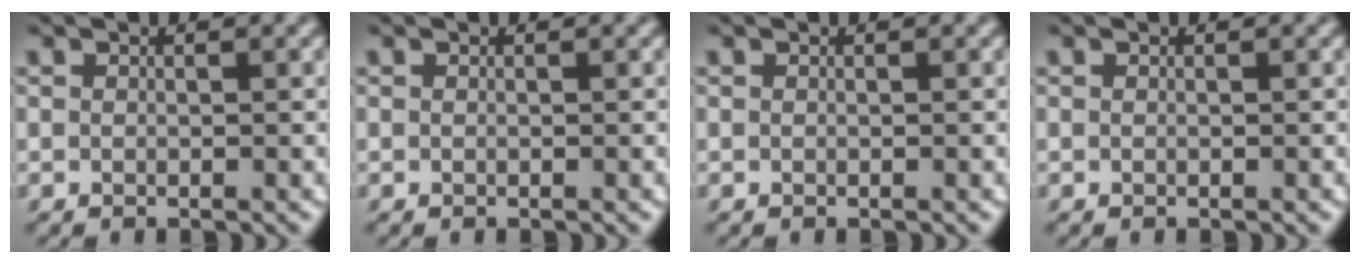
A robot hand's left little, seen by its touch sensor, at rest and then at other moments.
{"total": 0.0}
{"total": 0.0}
{"total": 0.0}